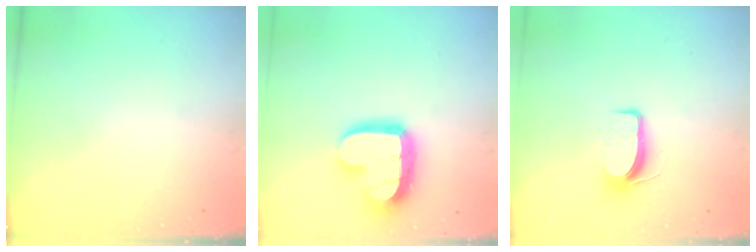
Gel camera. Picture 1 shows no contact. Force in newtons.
{"total": 16.9, "press": 16.9, "slide": 1.3}
{"total": 7.9, "press": 7.9, "slide": 0.7}